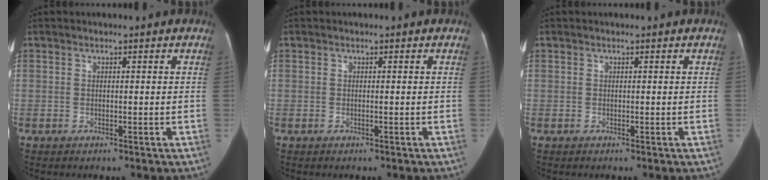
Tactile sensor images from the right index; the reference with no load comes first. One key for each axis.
{"total": 0.0}
{"total": 0.0}